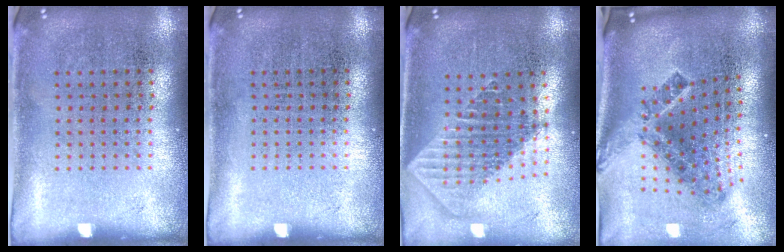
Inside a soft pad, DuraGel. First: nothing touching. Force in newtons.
{"total": 0.0}
{"total": 2.0, "press": 1.6, "slide": 1.2}
{"total": 2.2, "press": 1.3, "slide": 1.7}